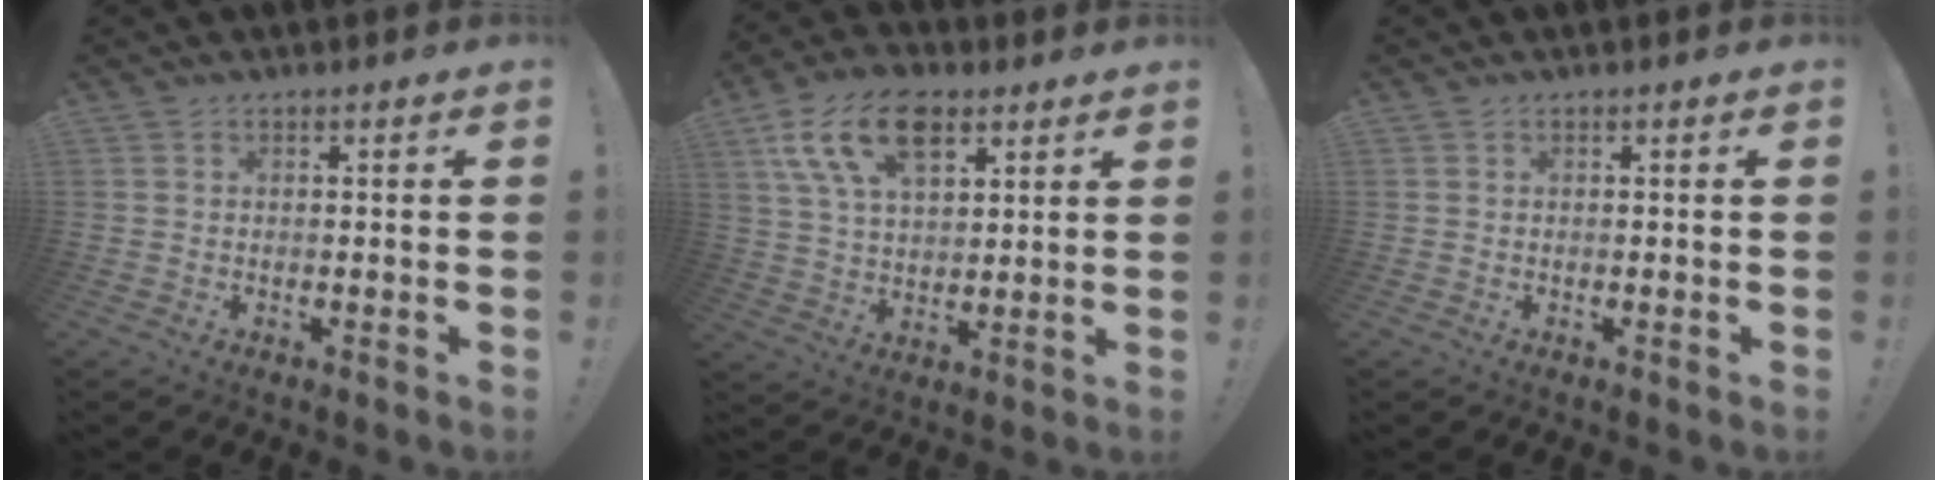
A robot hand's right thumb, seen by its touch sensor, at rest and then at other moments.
{"total": 16.3, "force": [8.2, 9.2, 10.6], "torque": [-0.195, -0.024, 0.151]}
{"total": 0.0}